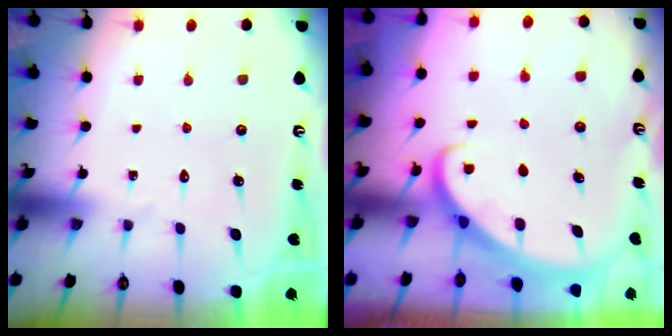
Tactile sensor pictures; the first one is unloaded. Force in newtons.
{"total": 3.0, "press": 3.0, "slide": 0.2}